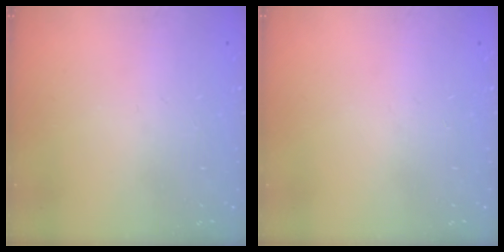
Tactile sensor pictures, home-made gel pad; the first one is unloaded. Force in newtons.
{"total": 0.0}